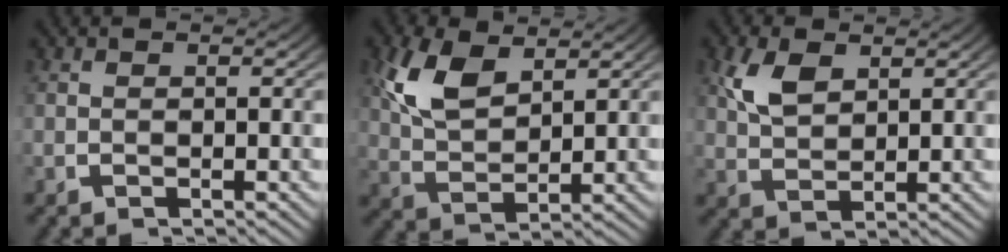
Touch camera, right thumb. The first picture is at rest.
{"total": 6.7, "force": [2.6, 4.0, 4.7], "torque": [-0.107, -0.015, 0.060]}
{"total": 3.7, "force": [1.9, 2.0, 2.5], "torque": [-0.051, -0.003, 0.045]}